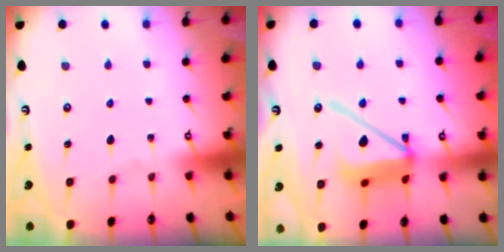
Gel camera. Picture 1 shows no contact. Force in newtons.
{"total": 13.6, "press": 13.5, "slide": 1.9}